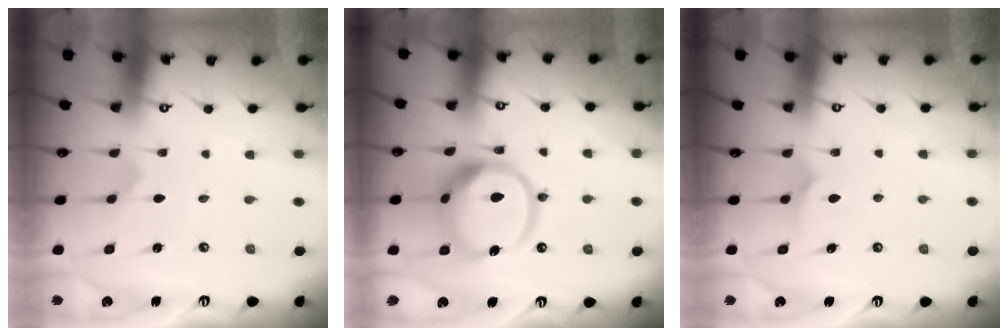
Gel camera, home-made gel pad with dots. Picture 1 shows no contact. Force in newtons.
{"total": 16.6, "press": 16.4, "slide": 2.2}
{"total": 6.9, "press": 6.9, "slide": 0.3}